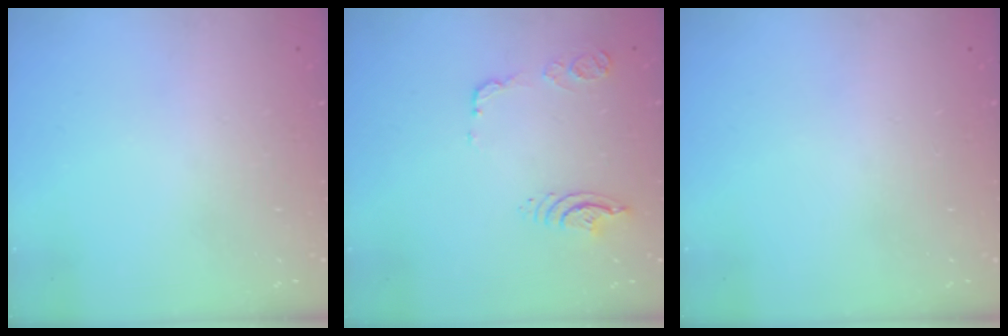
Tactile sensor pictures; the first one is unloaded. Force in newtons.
{"total": 10.8, "press": 10.7, "slide": 1.4}
{"total": 0.0}